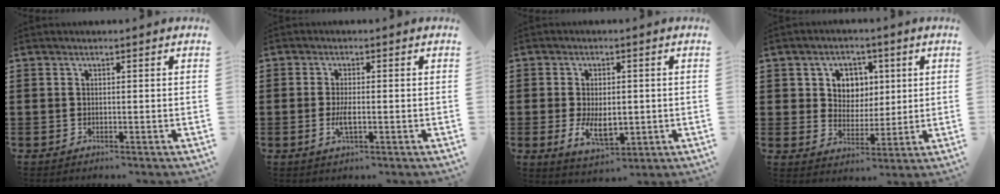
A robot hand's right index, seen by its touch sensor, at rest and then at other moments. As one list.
[{"total": 3.1, "force": [-0.7, 0.9, 2.9], "torque": [-0.065, -0.006, -0.016]}, {"total": 6.2, "force": [-0.6, 3.6, 5.0], "torque": [-0.088, -0.003, -0.015]}, {"total": 5.4, "force": [1.8, 4.8, 1.4], "torque": [-0.046, 0.013, 0.028]}]